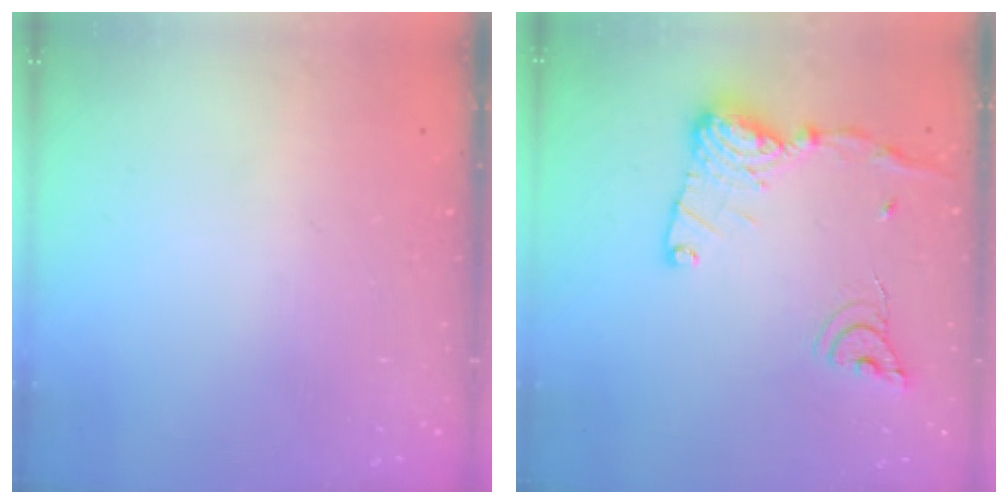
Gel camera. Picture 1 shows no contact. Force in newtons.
{"total": 15.3, "press": 15.3, "slide": 1.2}